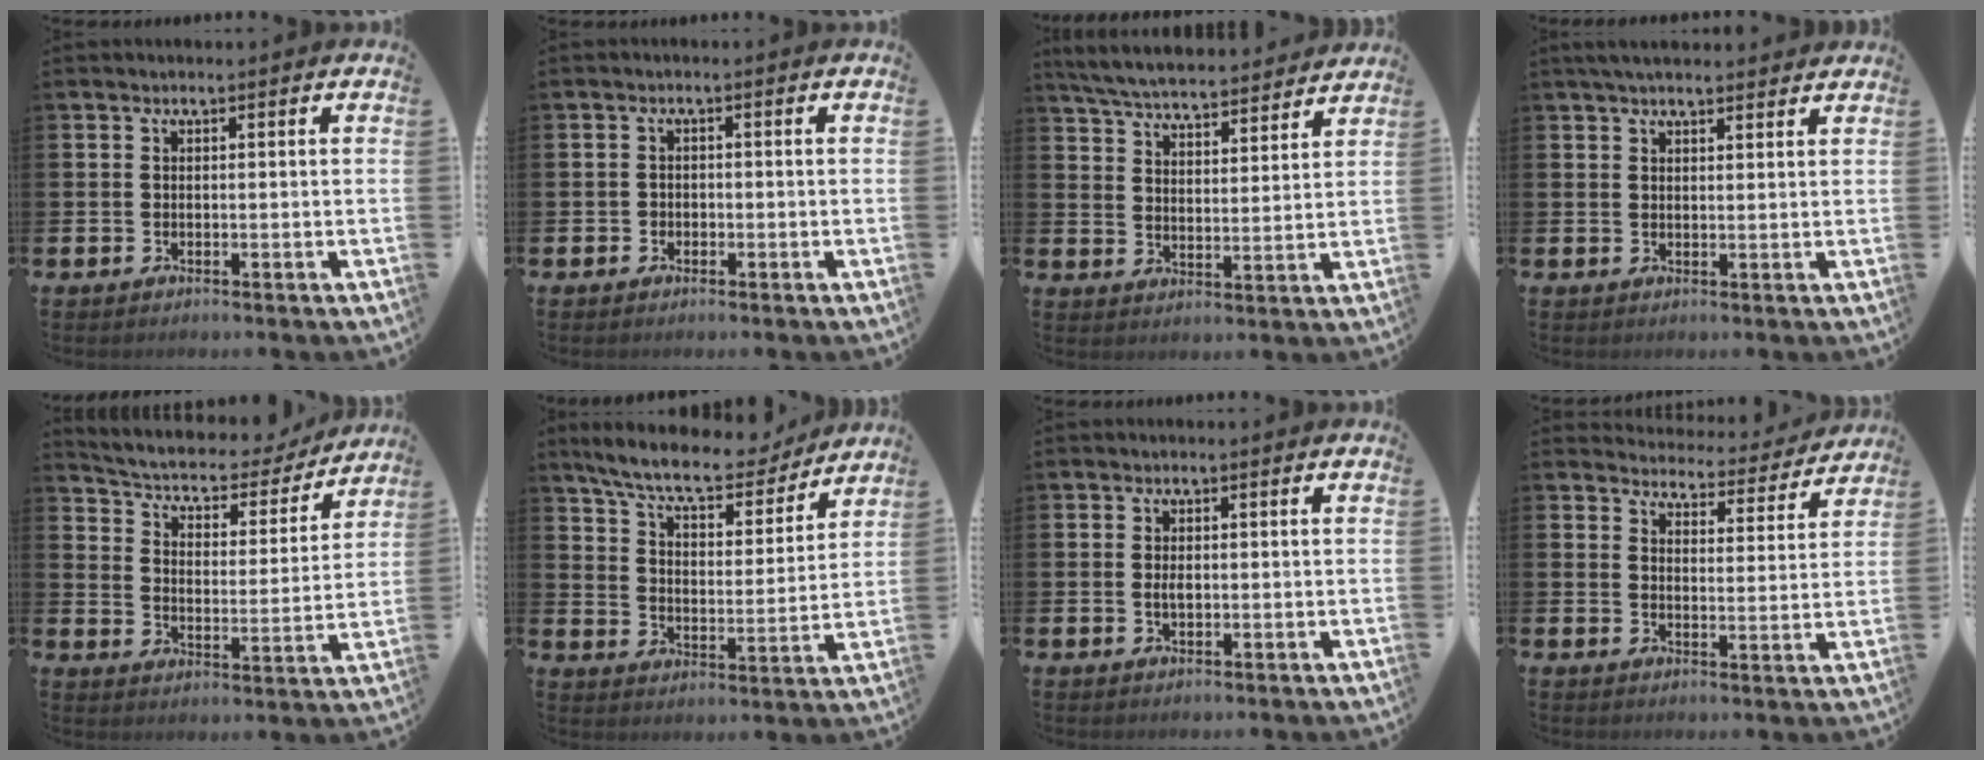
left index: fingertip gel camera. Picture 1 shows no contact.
{"total": 1.2, "force": [-0.6, 1.0, 0.1], "torque": [-0.003, 0.004, -0.016]}
{"total": 6.0, "force": [5.9, 0.6, 1.2], "torque": [-0.053, -0.041, 0.103]}
{"total": 2.8, "force": [2.6, 0.5, 0.9], "torque": [-0.023, -0.004, 0.048]}
{"total": 5.5, "force": [4.9, 1.9, 1.5], "torque": [-0.064, -0.039, 0.077]}
{"total": 9.3, "force": [8.5, 1.7, 3.4], "torque": [-0.099, -0.050, 0.148]}
{"total": 1.3, "force": [0.0, 0.7, 1.1], "torque": [-0.022, 0.003, -0.001]}
{"total": 4.2, "force": [4.1, 0.7, 0.2], "torque": [-0.013, -0.038, 0.067]}